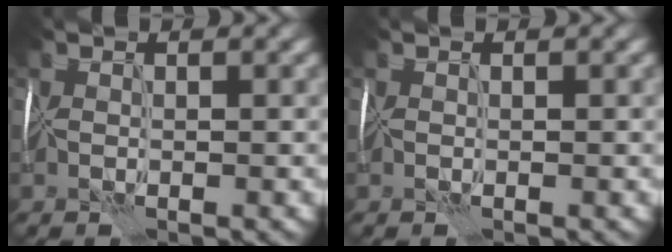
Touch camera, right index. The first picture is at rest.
{"total": 0.0}